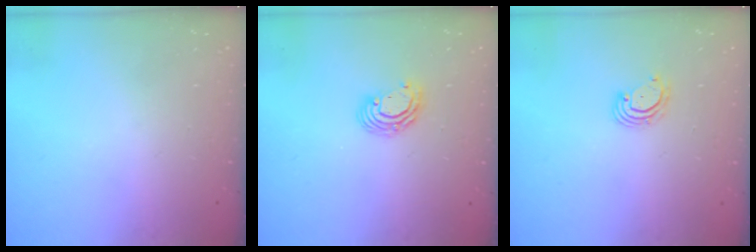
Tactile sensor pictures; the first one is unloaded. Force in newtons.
{"total": 6.2, "press": 6.2, "slide": 0.4}
{"total": 2.9, "press": 2.9, "slide": 0.1}